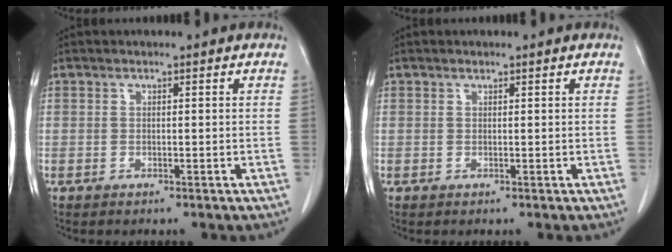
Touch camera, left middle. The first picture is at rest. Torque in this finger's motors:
{"motor_torque": [0.39, -0.24, -0.07, 0.00]}